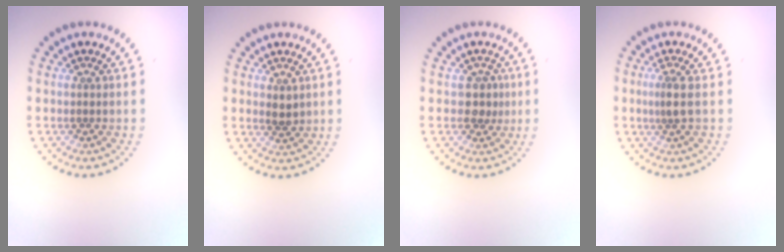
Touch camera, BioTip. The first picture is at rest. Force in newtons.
{"total": 1.4, "press": 1.4, "slide": 0.3}
{"total": 1.9, "press": 1.6, "slide": 1.0}
{"total": 1.8, "press": 1.3, "slide": 1.2}